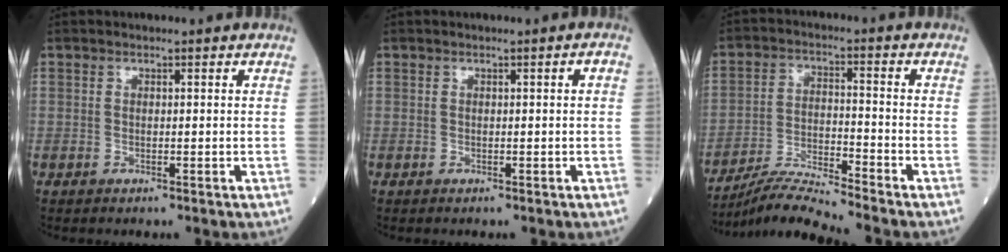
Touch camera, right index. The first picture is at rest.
{"total": 0.8, "force": [0.1, 0.0, 0.8], "torque": [-0.013, 0.001, 0.002]}
{"total": 7.7, "force": [-7.4, -1.9, 1.5], "torque": [-0.034, -0.011, -0.138]}